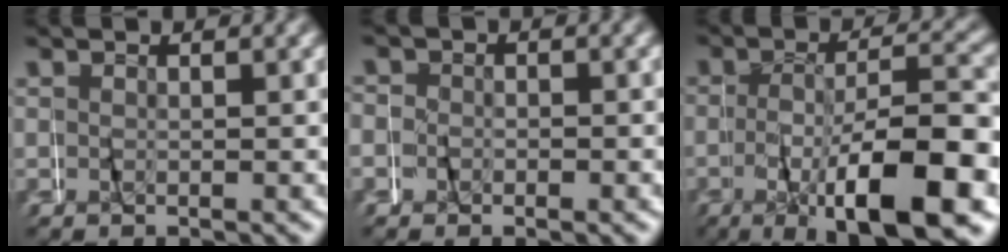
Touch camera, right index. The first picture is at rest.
{"total": 1.7, "force": [-0.4, 1.6, -0.1], "torque": [0.002, 0.004, -0.015]}
{"total": 10.5, "force": [-4.5, 3.7, 8.8], "torque": [-0.131, -0.005, -0.063]}